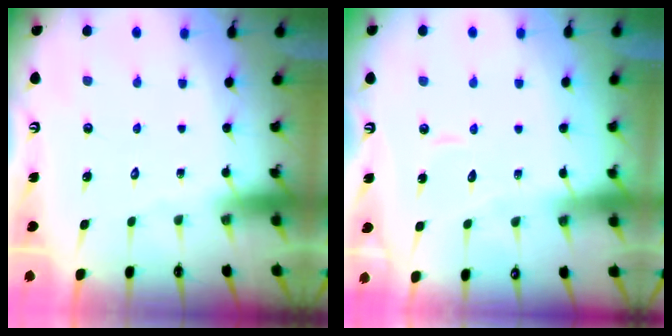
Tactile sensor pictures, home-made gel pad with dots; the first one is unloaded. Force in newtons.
{"total": 4.7, "press": 4.7, "slide": 0.3}